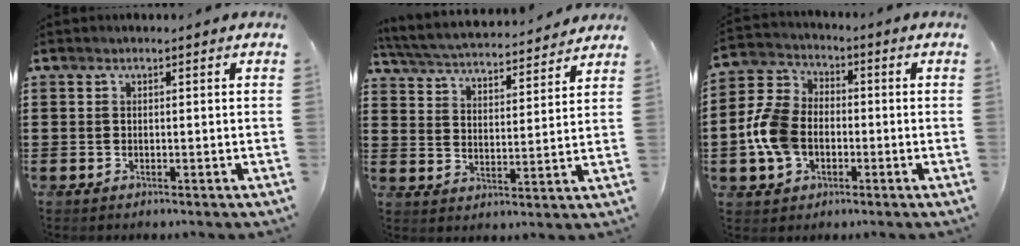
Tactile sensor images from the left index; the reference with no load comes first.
{"total": 4.4, "force": [4.3, 0.1, 1.0], "torque": [-0.042, -0.031, 0.069]}
{"total": 9.0, "force": [-1.8, 6.6, 5.9], "torque": [-0.158, 0.010, -0.041]}